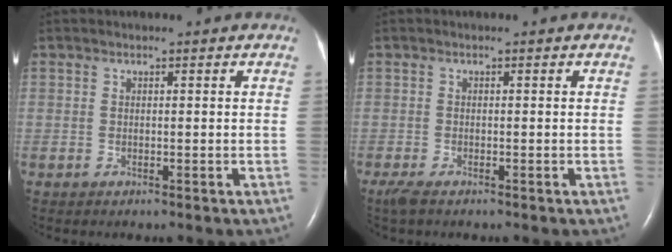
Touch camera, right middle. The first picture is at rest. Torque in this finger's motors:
{"motor_torque": [0.62, -0.62, 0.24, 0.07]}